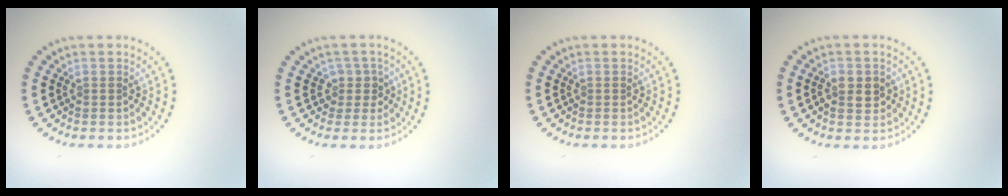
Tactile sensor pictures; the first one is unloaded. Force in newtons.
{"total": 1.9, "press": 1.5, "slide": 1.1}
{"total": 0.0}
{"total": 2.5, "press": 2.5, "slide": 0.4}